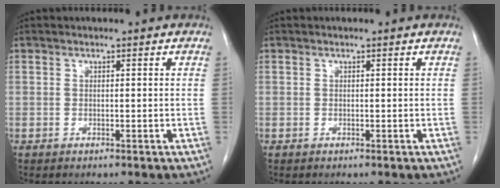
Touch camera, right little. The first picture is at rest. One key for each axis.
{"total": 0.0}